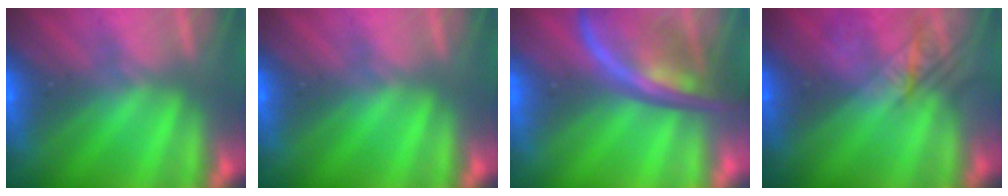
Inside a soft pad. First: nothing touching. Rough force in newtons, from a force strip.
{"total": 0.0}
{"total": 2.5}
{"total": 2.4}